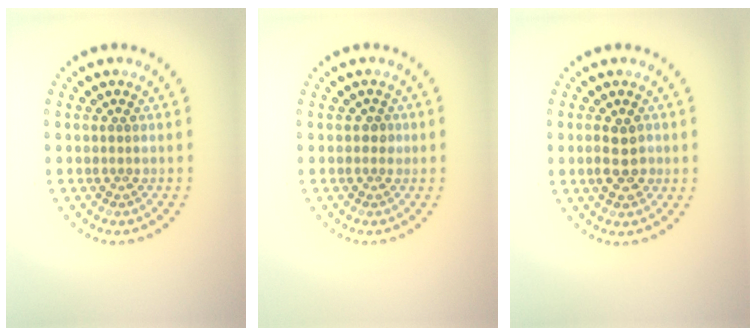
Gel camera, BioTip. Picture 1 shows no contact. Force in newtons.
{"total": 0.9, "press": 0.8, "slide": 0.5}
{"total": 2.6, "press": 2.6, "slide": 0.3}